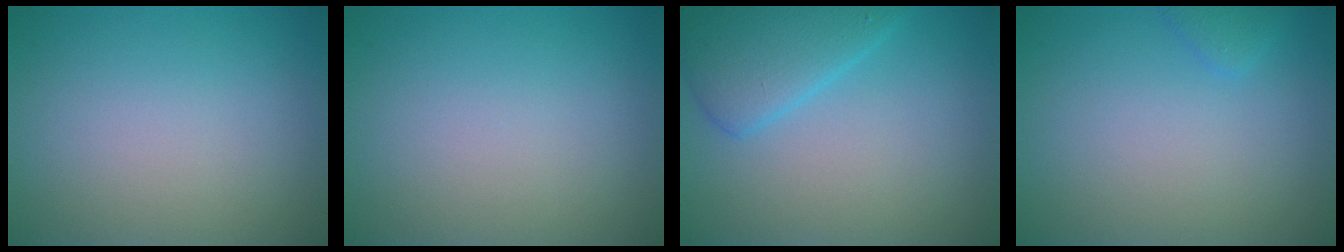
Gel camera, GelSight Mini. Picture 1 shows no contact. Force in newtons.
{"total": 0.0}
{"total": 4.3, "press": 4.2, "slide": 0.4}
{"total": 1.6, "press": 1.6, "slide": 0.2}